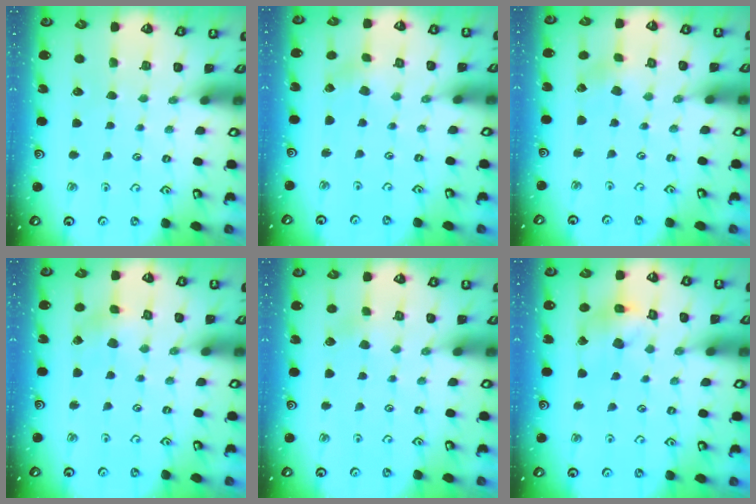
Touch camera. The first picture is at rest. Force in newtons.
{"total": 0.0}
{"total": 0.9, "press": 0.9, "slide": 0.2}
{"total": 2.1, "press": 2.1, "slide": 0.2}
{"total": 2.9, "press": 2.9, "slide": 0.2}
{"total": 11.9, "press": 11.8, "slide": 1.5}